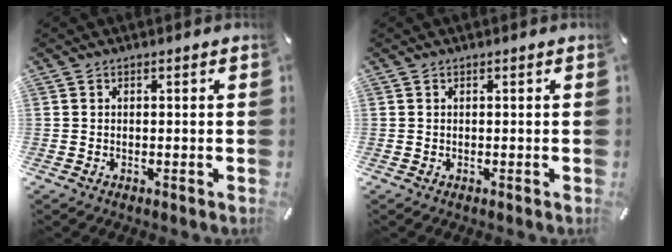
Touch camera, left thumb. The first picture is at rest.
{"total": 0.0}